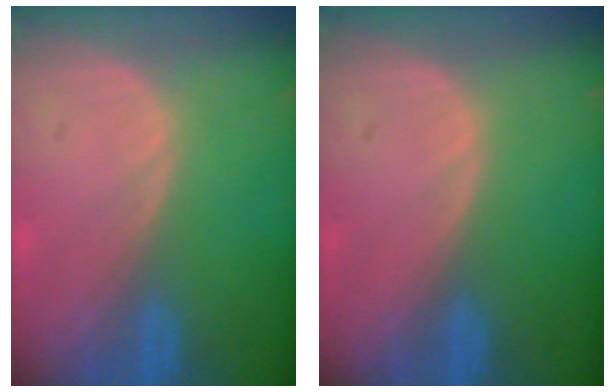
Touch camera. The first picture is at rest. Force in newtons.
{"total": 0.0}